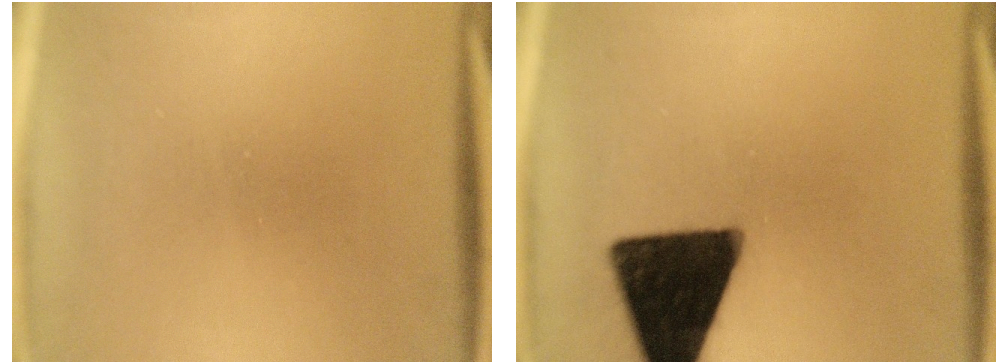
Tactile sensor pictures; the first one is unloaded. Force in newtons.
{"total": 17.1}